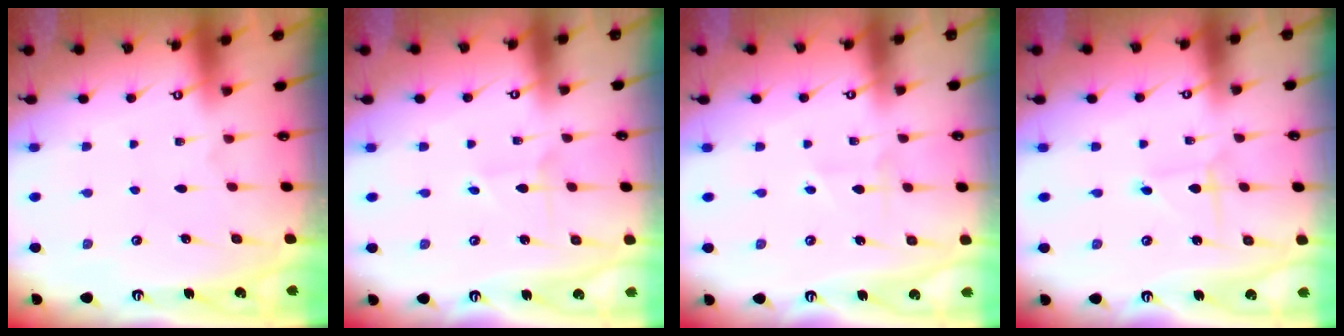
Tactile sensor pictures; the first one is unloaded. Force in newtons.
{"total": 2.2, "press": 2.2, "slide": 0.1}
{"total": 1.6, "press": 1.5, "slide": 0.7}
{"total": 1.7, "press": 1.7, "slide": 0.2}